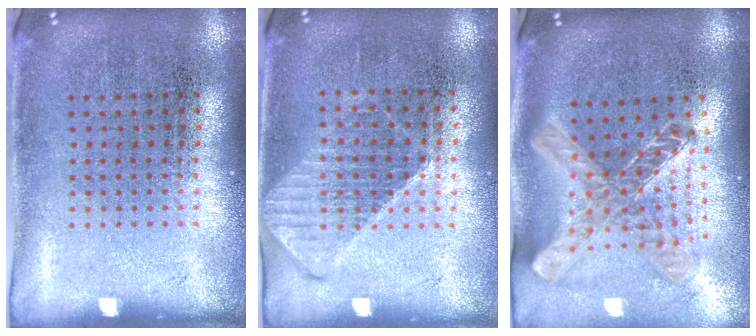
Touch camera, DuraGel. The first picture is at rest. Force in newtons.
{"total": 1.2, "press": 1.1, "slide": 0.4}
{"total": 1.6, "press": 1.4, "slide": 0.8}